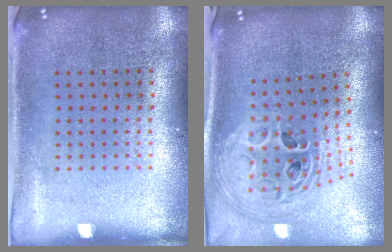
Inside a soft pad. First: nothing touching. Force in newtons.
{"total": 2.8, "press": 2.0, "slide": 2.0}